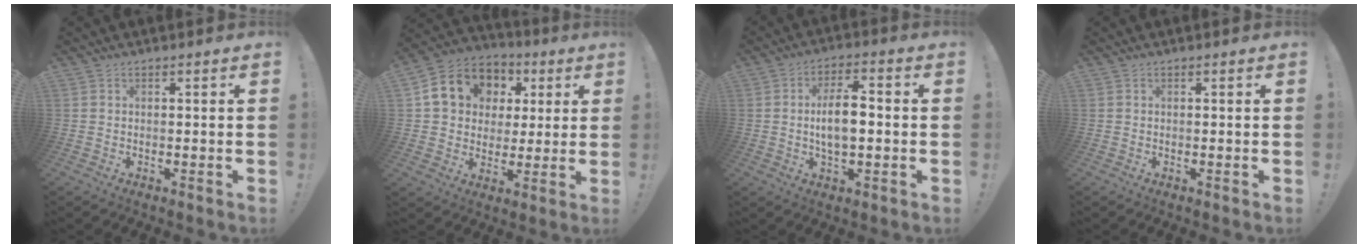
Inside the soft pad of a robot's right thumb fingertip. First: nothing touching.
{"total": 14.5, "force": [4.6, 12.2, 6.4], "torque": [-0.095, -0.009, 0.103]}
{"total": 9.1, "force": [-0.2, 4.1, 8.1], "torque": [-0.134, 0.004, -0.009]}
{"total": 0.0}